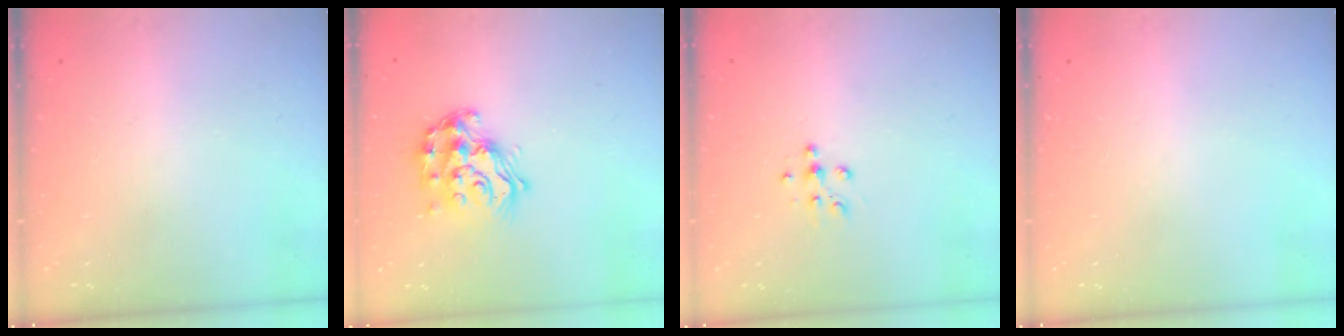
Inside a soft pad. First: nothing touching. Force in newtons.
{"total": 16.3, "press": 16.3, "slide": 1.0}
{"total": 5.2, "press": 5.1, "slide": 1.0}
{"total": 0.0}